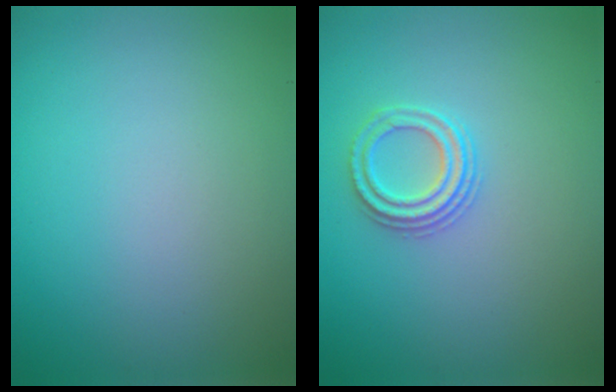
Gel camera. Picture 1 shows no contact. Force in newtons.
{"total": 2.3, "press": 2.2, "slide": 0.8}